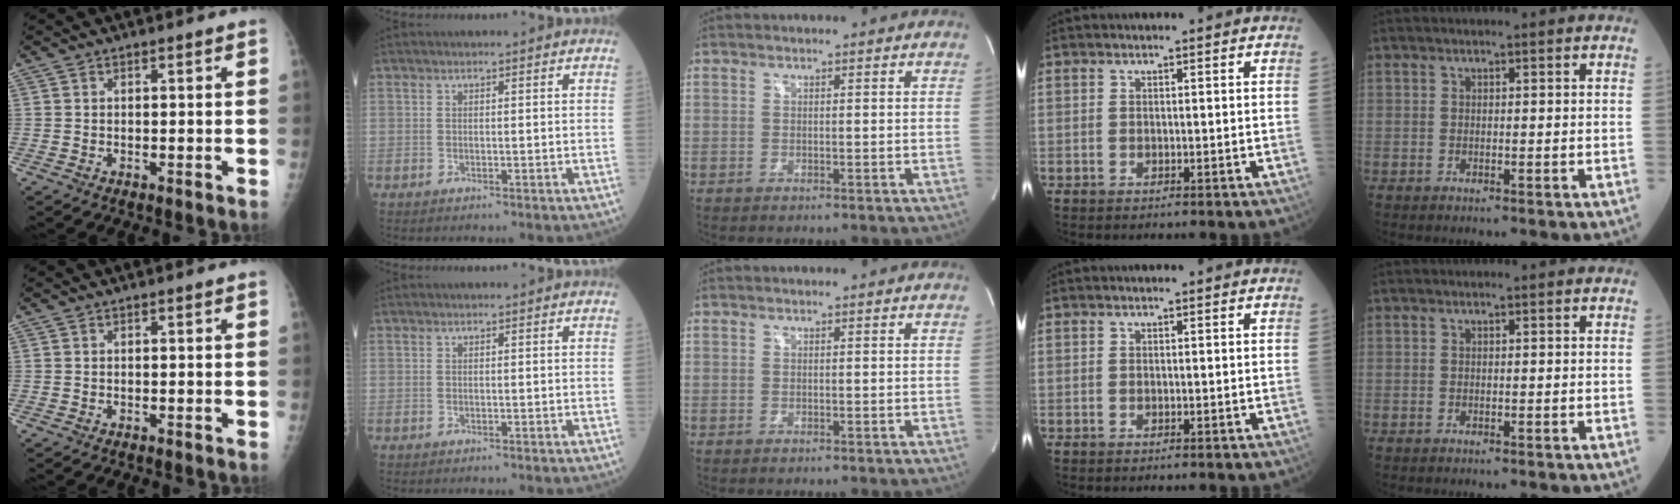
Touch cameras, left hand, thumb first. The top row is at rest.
{}